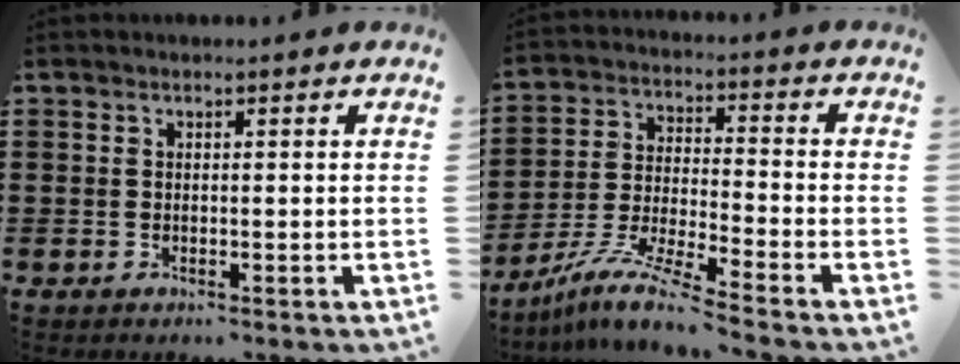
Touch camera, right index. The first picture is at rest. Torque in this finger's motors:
{"motor_torque": [-0.29, 1.77, -1.05, -0.21]}